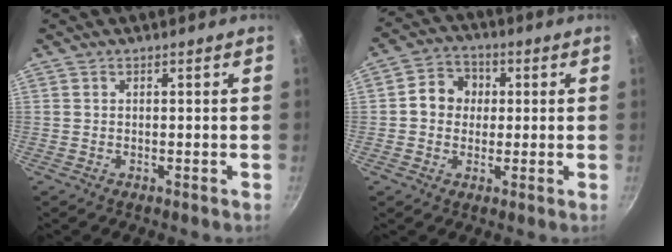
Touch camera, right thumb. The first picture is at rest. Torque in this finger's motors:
{"motor_torque": [0.72, 1.27, 0.78, -0.06, 0.01]}